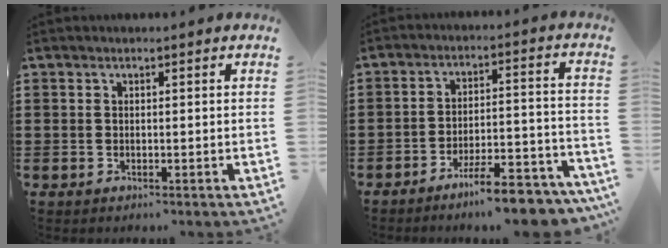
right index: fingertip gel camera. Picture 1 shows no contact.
{"total": 8.5, "force": [-7.4, 0.4, 4.0], "torque": [-0.053, 0.015, -0.135]}